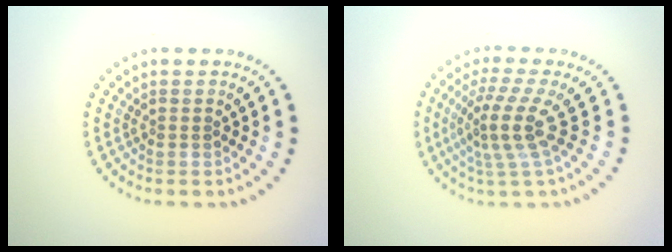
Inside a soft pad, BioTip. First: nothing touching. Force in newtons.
{"total": 3.9, "press": 2.9, "slide": 2.6}